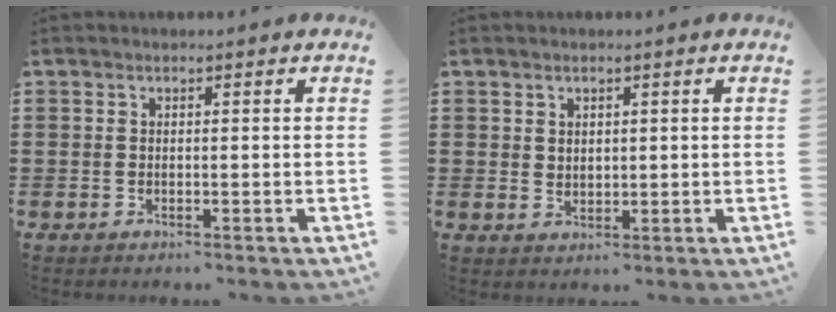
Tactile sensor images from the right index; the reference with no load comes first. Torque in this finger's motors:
{"motor_torque": [-0.10, 0.24, 0.01, 0.00]}